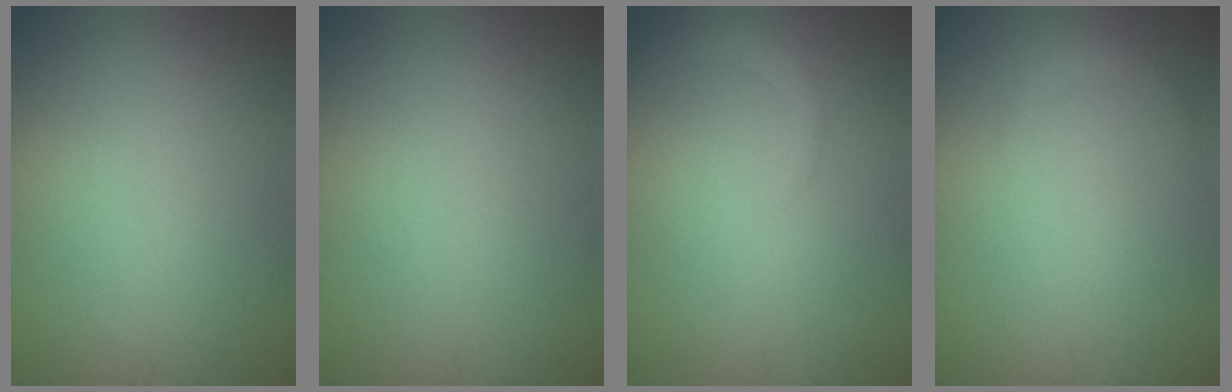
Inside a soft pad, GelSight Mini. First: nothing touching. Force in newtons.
{"total": 0.0}
{"total": 1.7, "press": 1.7, "slide": 0.3}
{"total": 1.0, "press": 1.0, "slide": 0.1}